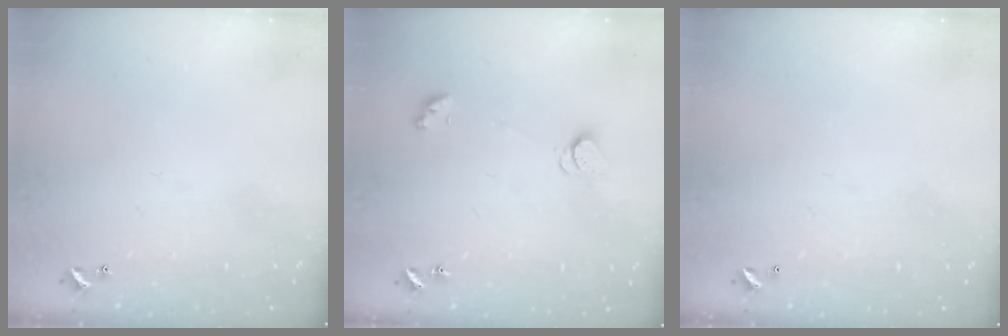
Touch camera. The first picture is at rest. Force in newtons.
{"total": 2.5, "press": 2.4, "slide": 0.3}
{"total": 2.9, "press": 2.9, "slide": 0.1}